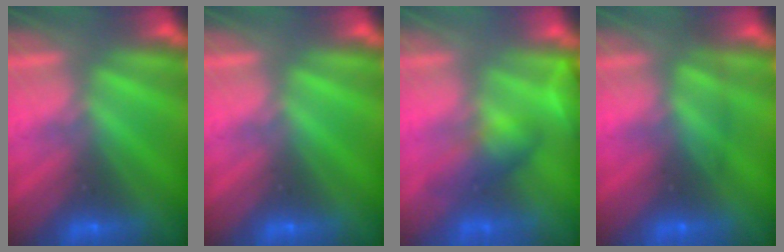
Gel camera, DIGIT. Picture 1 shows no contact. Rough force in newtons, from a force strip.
{"total": 0.0}
{"total": 4.5}
{"total": 2.4}